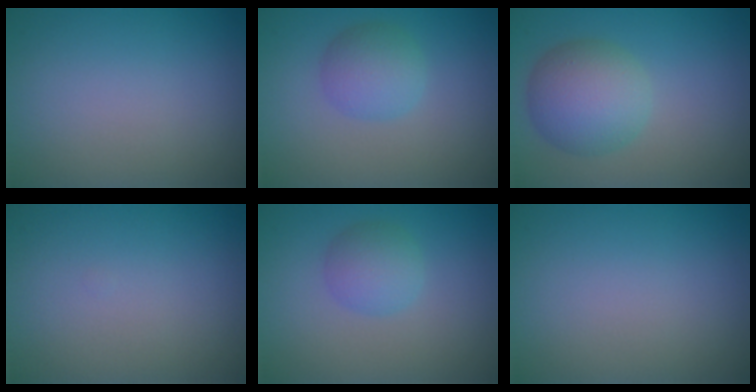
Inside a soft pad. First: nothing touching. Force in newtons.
{"total": 3.1, "press": 3.1, "slide": 0.0}
{"total": 5.3, "press": 5.3, "slide": 0.0}
{"total": 0.0}
{"total": 2.6, "press": 2.6, "slide": 0.1}
{"total": 0.0}